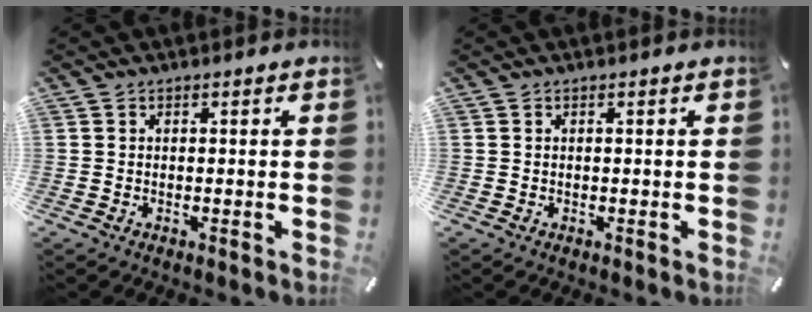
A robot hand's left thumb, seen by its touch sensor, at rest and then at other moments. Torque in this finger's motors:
{"motor_torque": [0.00, 0.00, -0.07, 0.00, 0.00]}